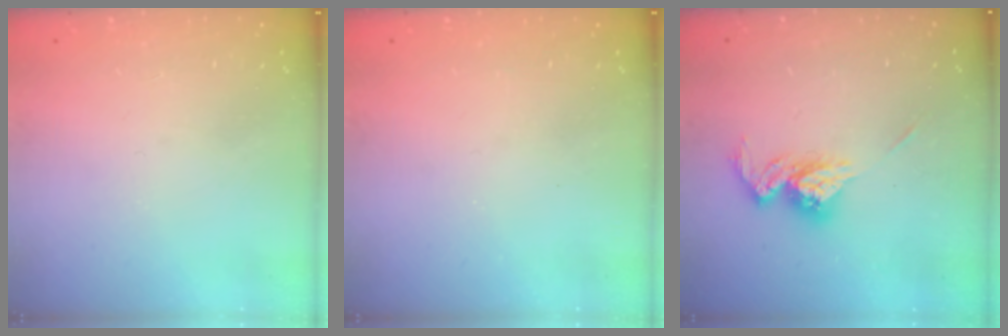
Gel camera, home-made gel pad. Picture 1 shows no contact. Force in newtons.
{"total": 0.0}
{"total": 11.8, "press": 11.8, "slide": 0.5}